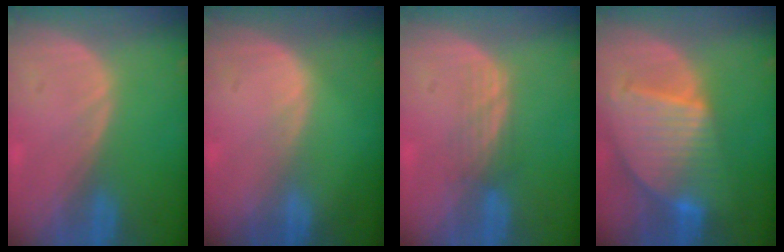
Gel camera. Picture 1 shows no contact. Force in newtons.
{"total": 0.6, "press": 0.6, "slide": 0.1}
{"total": 2.9, "press": 2.6, "slide": 1.3}
{"total": 9.6, "press": 8.3, "slide": 4.8}